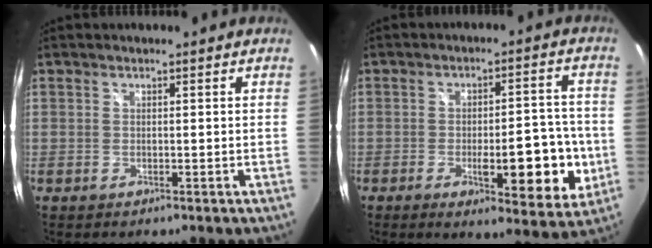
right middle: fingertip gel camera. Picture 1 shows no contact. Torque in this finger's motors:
{"motor_torque": [1.09, -1.05, 0.38, 0.05]}